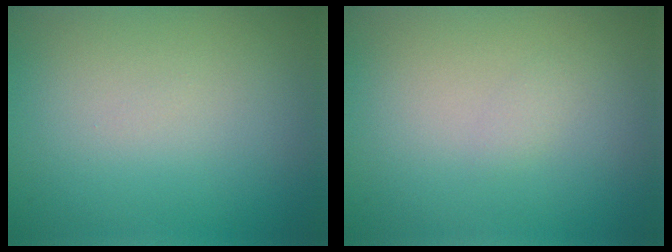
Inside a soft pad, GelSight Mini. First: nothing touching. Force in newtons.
{"total": 0.5, "press": 0.5, "slide": 0.1}